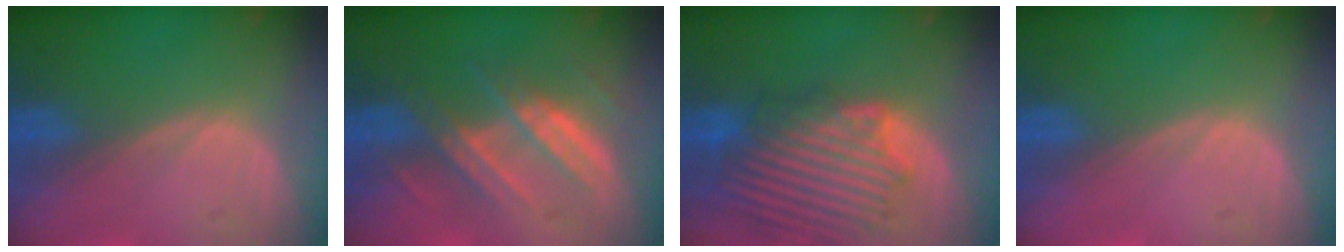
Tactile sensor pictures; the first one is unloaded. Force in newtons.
{"total": 7.1, "press": 6.9, "slide": 1.8}
{"total": 10.3, "press": 10.0, "slide": 2.3}
{"total": 0.0}